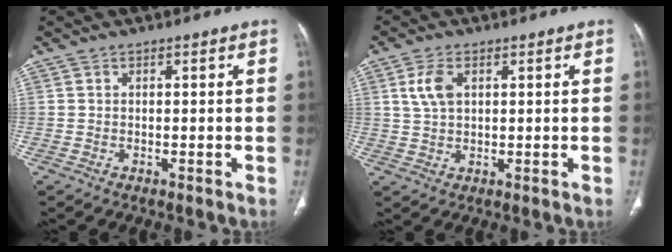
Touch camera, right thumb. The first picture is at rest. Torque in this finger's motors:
{"motor_torque": [-0.56, 0.64, -0.19, 0.05, 0.17]}